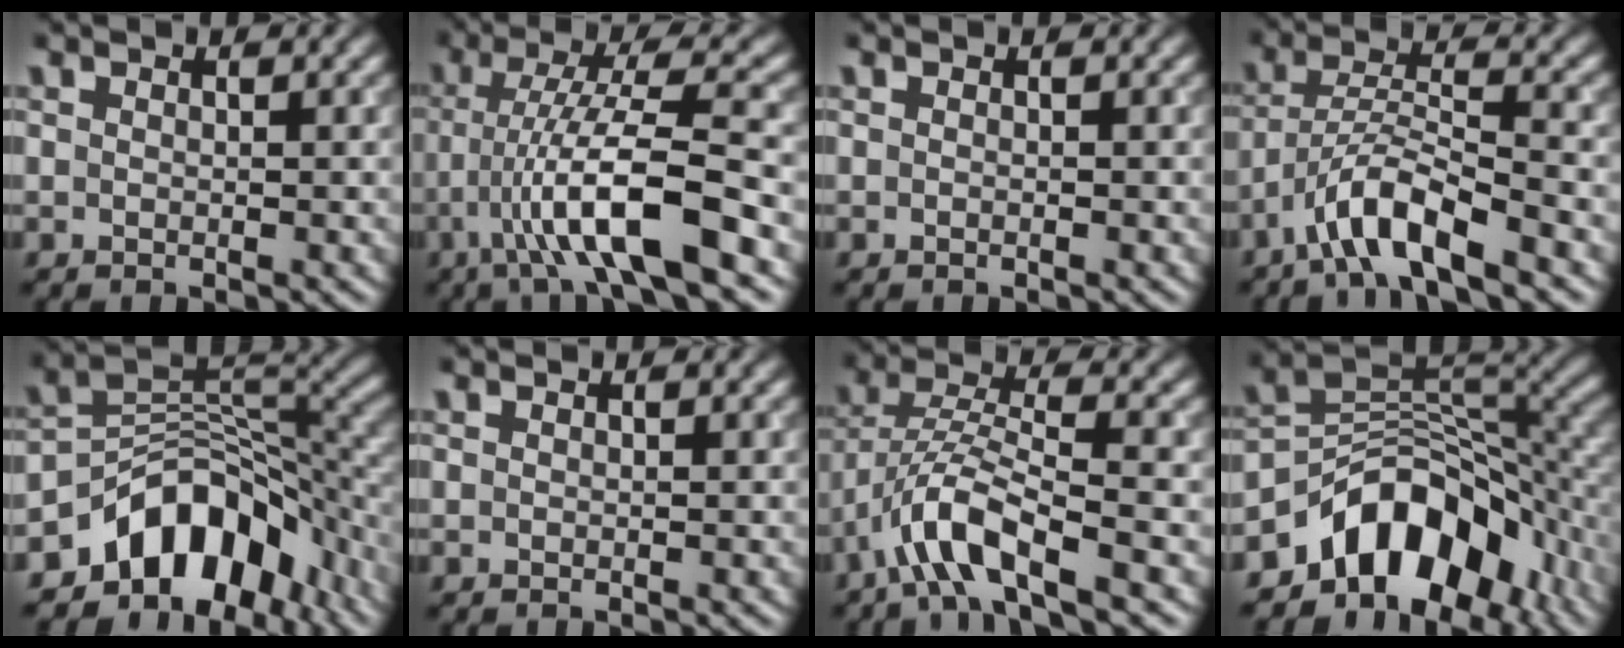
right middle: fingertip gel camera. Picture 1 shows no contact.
{"total": 8.7, "force": [-3.4, 1.4, 7.9], "torque": [-0.133, 0.014, -0.063]}
{"total": 0.0}
{"total": 5.4, "force": [-3.7, 0.9, 3.9], "torque": [-0.067, 0.009, -0.074]}
{"total": 10.0, "force": [-6.0, 6.0, 5.3], "torque": [-0.055, 0.003, -0.108]}
{"total": 0.0}
{"total": 6.2, "force": [-3.6, 1.5, 4.7], "torque": [-0.094, 0.005, -0.075]}
{"total": 10.3, "force": [-6.2, 6.0, 5.6], "torque": [-0.059, 0.006, -0.112]}